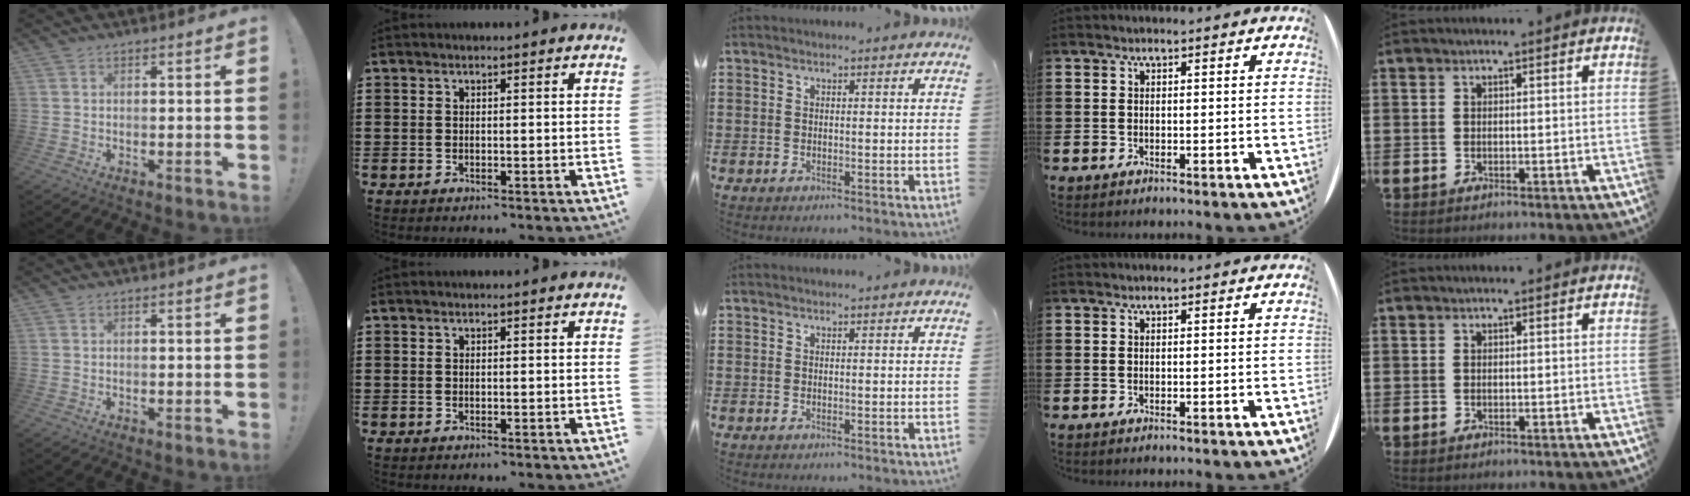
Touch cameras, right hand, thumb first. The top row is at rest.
{}